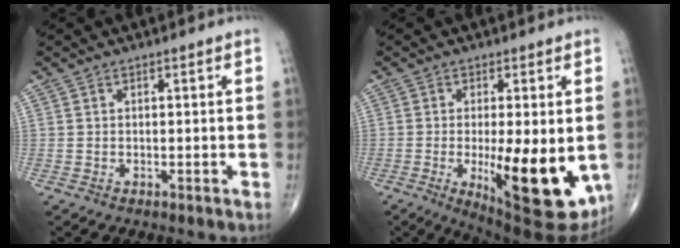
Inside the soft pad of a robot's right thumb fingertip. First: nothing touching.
{"total": 17.3, "force": [-3.0, 5.5, 16.1], "torque": [-0.211, -0.030, -0.023]}